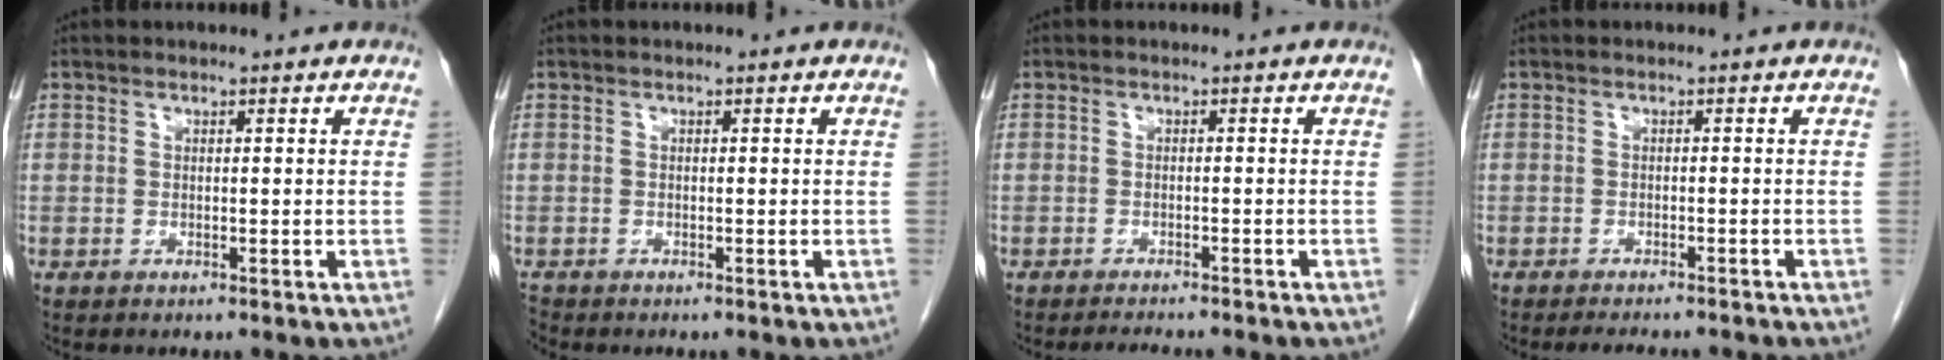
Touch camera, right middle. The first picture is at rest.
{"total": 0.8, "force": [-0.8, 0.2, 0.0], "torque": [-0.004, -0.002, -0.016]}
{"total": 3.8, "force": [-3.5, 0.2, 1.5], "torque": [-0.018, -0.006, -0.045]}
{"total": 5.8, "force": [-5.3, 0.4, 2.4], "torque": [-0.021, -0.011, -0.070]}